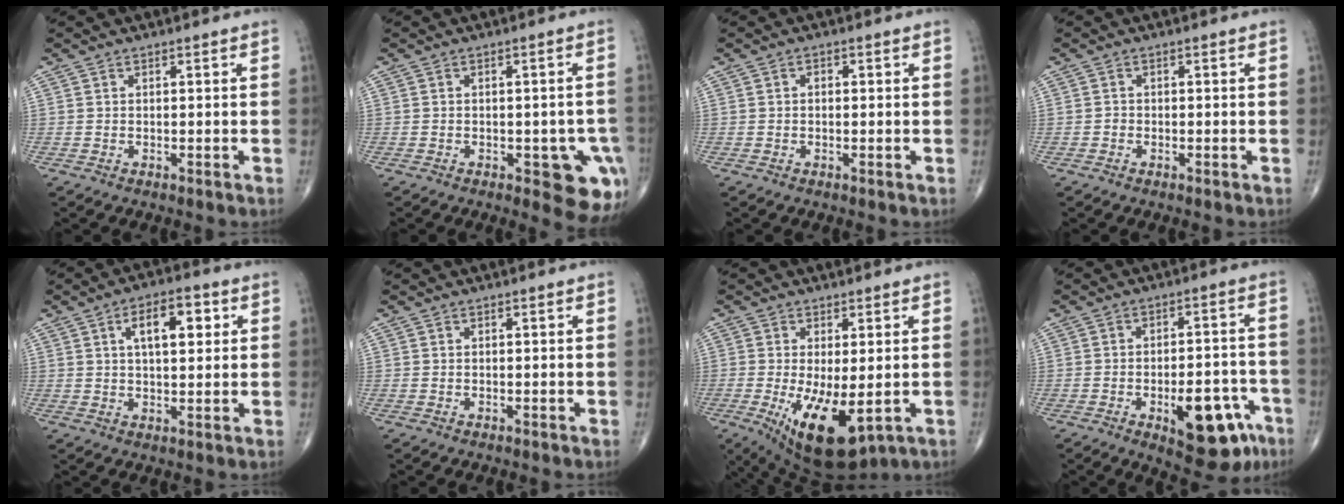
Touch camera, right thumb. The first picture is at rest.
{"total": 9.6, "force": [-3.7, 3.9, 7.9], "torque": [-0.061, 0.002, -0.040]}
{"total": 0.9, "force": [0.0, 0.7, 0.7], "torque": [-0.003, 0.004, -0.003]}
{"total": 0.6, "force": [-0.3, 0.5, 0.1], "torque": [0.005, 0.003, -0.010]}
{"total": 8.8, "force": [2.8, 4.1, 7.3], "torque": [-0.088, 0.002, 0.039]}
{"total": 0.0}
{"total": 12.8, "force": [-3.2, 5.1, 11.2], "torque": [-0.190, -0.024, -0.031]}
{"total": 14.7, "force": [-6.5, 6.5, 11.4], "torque": [-0.123, 0.034, -0.078]}